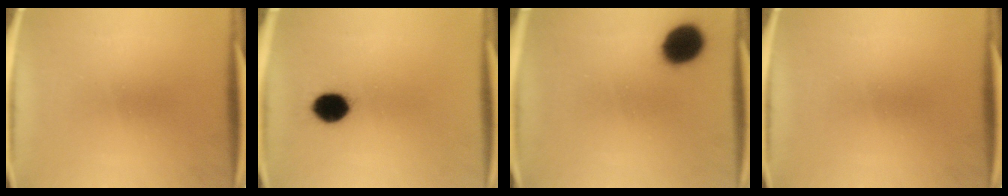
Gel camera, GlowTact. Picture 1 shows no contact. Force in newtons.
{"total": 7.2}
{"total": 10.7}
{"total": 0.0}